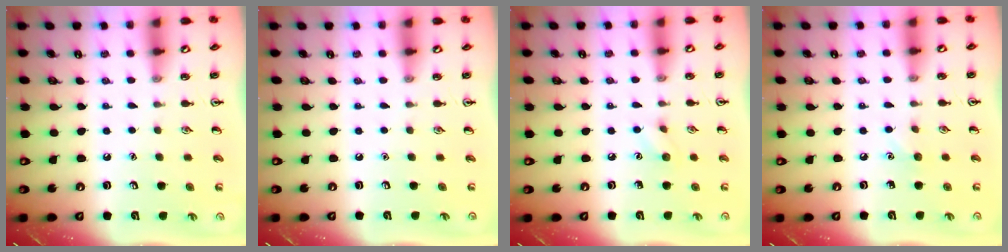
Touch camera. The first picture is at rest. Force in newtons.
{"total": 0.0}
{"total": 5.4, "press": 5.3, "slide": 1.3}
{"total": 5.0, "press": 4.7, "slide": 1.6}